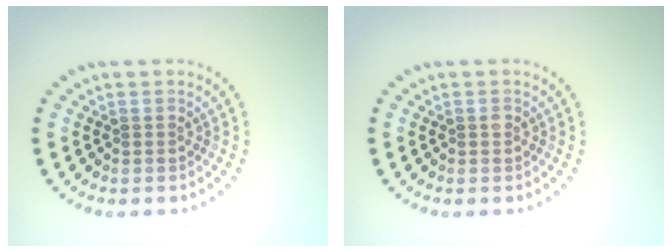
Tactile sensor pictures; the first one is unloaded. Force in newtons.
{"total": 0.5, "press": 0.5, "slide": 0.1}